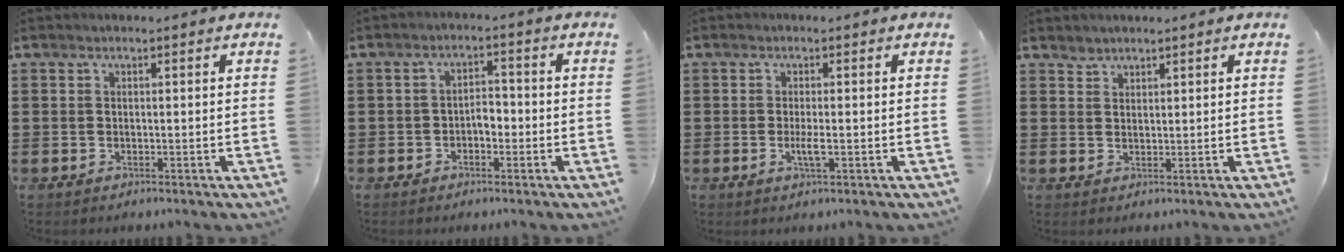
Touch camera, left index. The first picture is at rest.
{"total": 2.7, "force": [-1.2, 1.4, 1.9], "torque": [-0.038, 0.006, -0.027]}
{"total": 2.5, "force": [-0.5, 0.4, 2.4], "torque": [-0.048, -0.004, -0.010]}
{"total": 1.5, "force": [1.4, 0.6, 0.0], "torque": [-0.003, 0.000, 0.029]}